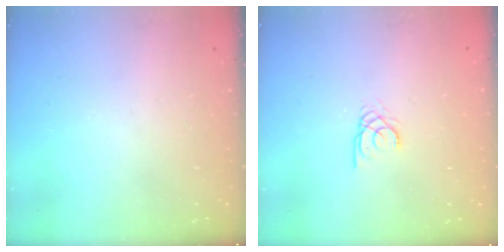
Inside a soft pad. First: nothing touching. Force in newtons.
{"total": 2.0, "press": 2.0, "slide": 0.2}